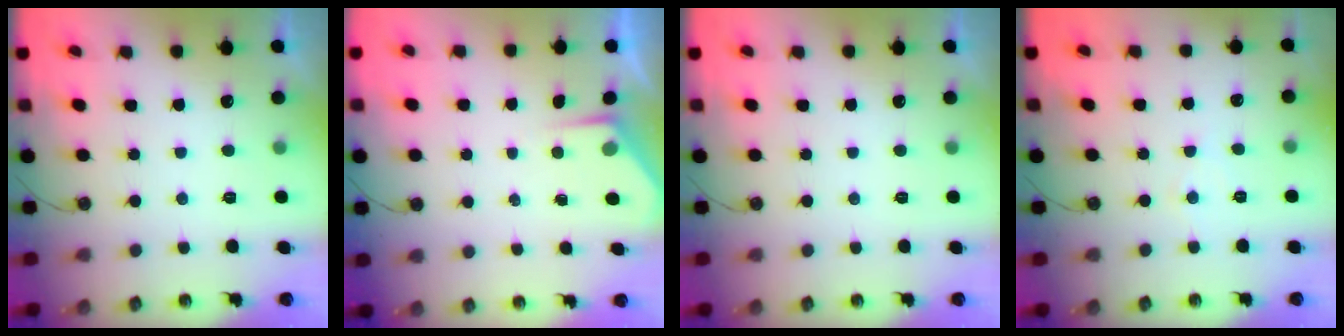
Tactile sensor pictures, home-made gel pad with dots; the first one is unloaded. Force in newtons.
{"total": 2.5, "press": 2.5, "slide": 0.4}
{"total": 0.0}
{"total": 5.2, "press": 5.2, "slide": 0.5}